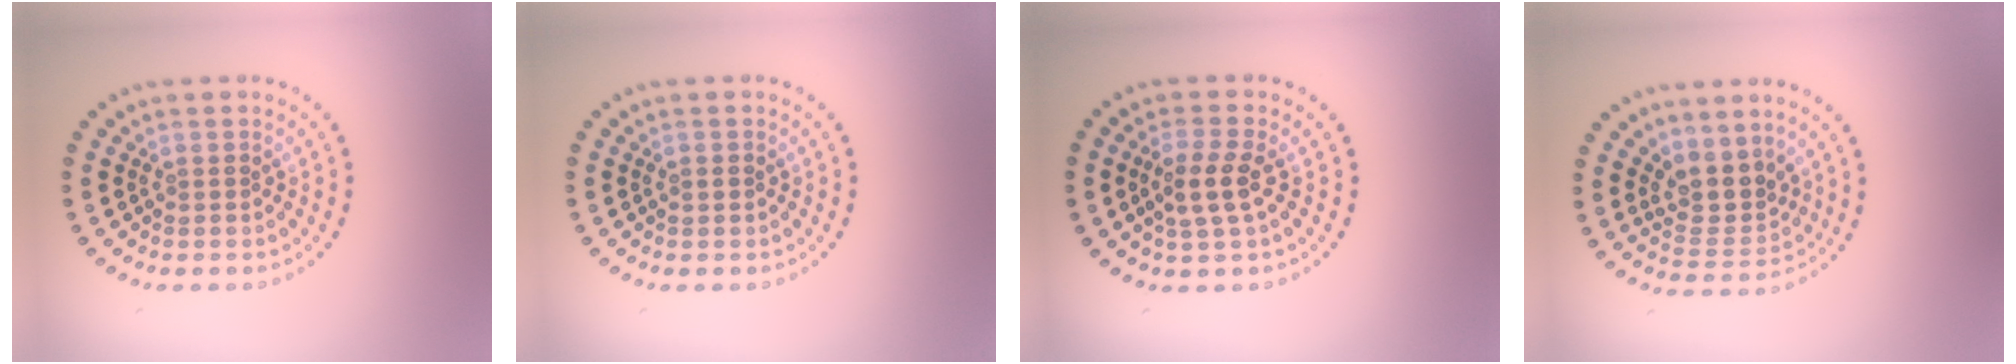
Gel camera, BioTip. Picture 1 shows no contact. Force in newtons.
{"total": 0.8, "press": 0.8, "slide": 0.2}
{"total": 2.8, "press": 2.6, "slide": 1.1}
{"total": 3.4, "press": 2.5, "slide": 2.3}